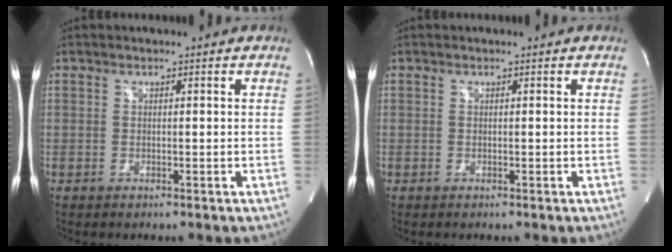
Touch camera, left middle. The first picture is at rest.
{"total": 0.0}